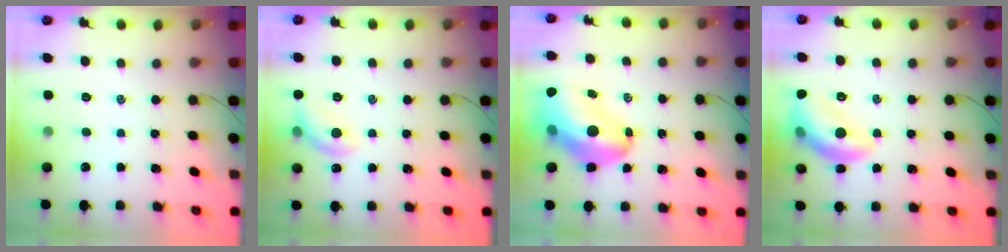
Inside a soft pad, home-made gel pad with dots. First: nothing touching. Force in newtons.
{"total": 8.0, "press": 7.9, "slide": 1.0}
{"total": 16.7, "press": 16.1, "slide": 4.6}
{"total": 14.1, "press": 14.1, "slide": 1.1}